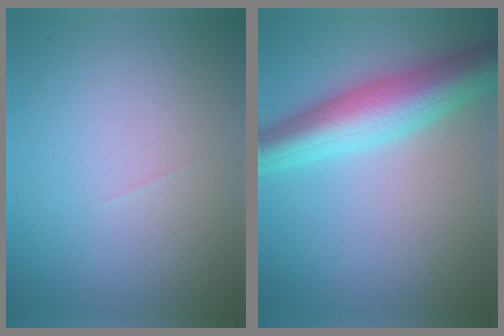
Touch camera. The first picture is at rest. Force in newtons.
{"total": 7.4, "press": 7.4, "slide": 0.2}